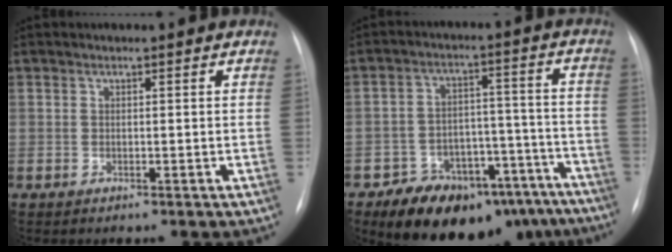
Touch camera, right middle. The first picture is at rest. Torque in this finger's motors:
{"motor_torque": [1.07, -1.07, 0.29, 0.09]}